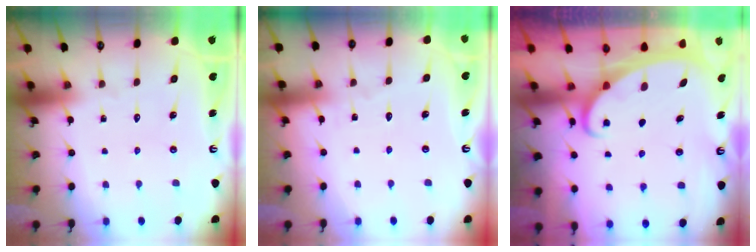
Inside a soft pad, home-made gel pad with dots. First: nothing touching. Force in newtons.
{"total": 1.6, "press": 1.6, "slide": 0.2}
{"total": 2.1, "press": 2.1, "slide": 0.3}